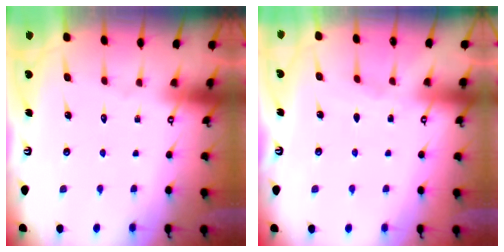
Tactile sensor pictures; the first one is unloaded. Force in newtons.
{"total": 2.7, "press": 2.7, "slide": 0.4}